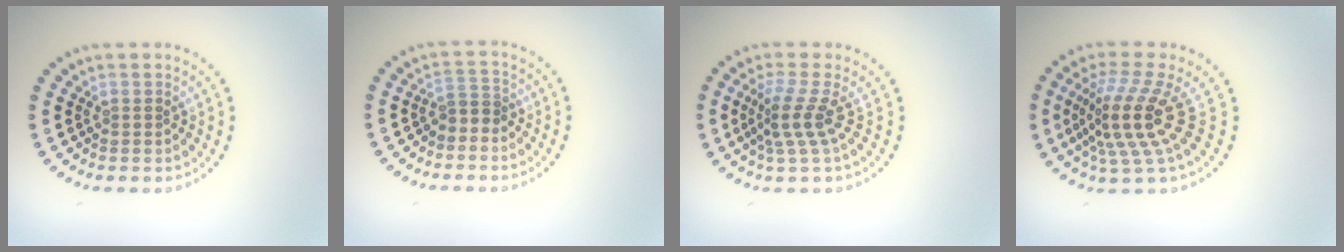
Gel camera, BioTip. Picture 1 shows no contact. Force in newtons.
{"total": 1.5, "press": 1.0, "slide": 1.1}
{"total": 2.9, "press": 1.9, "slide": 2.2}
{"total": 5.2, "press": 3.6, "slide": 3.7}